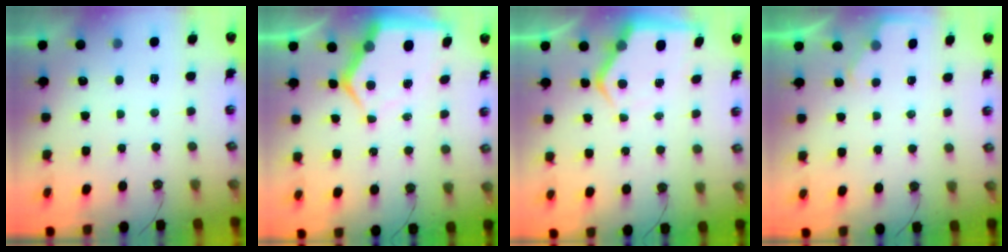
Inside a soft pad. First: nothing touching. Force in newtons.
{"total": 9.7, "press": 9.6, "slide": 1.2}
{"total": 6.4, "press": 6.4, "slide": 0.4}
{"total": 1.9, "press": 1.9, "slide": 0.3}